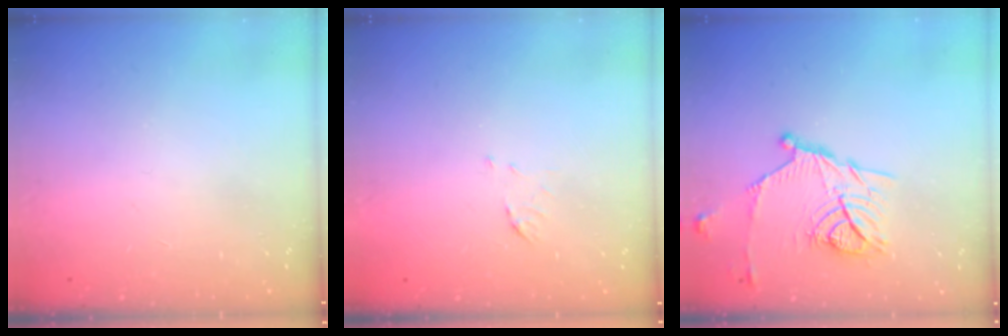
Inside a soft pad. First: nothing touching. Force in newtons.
{"total": 5.3, "press": 5.2, "slide": 0.5}
{"total": 14.1, "press": 14.1, "slide": 0.2}